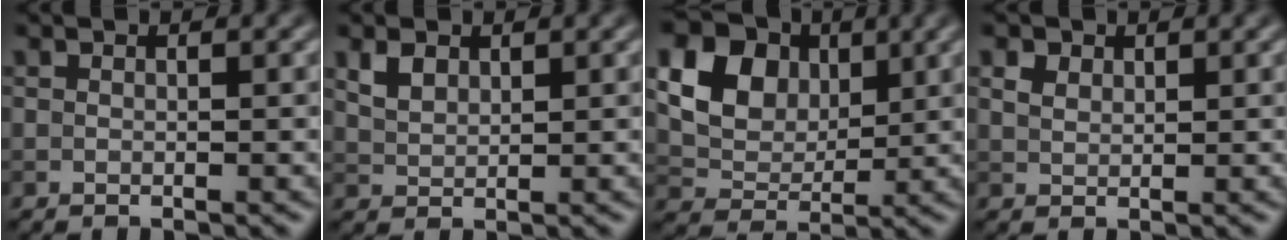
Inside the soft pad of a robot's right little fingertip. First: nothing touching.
{"total": 2.1, "force": [1.3, 1.3, 1.1], "torque": [-0.027, 0.002, 0.029]}
{"total": 10.6, "force": [3.9, 8.0, 5.7], "torque": [-0.123, 0.022, 0.073]}
{"total": 2.1, "force": [1.4, 1.3, 0.8], "torque": [-0.020, 0.000, 0.021]}